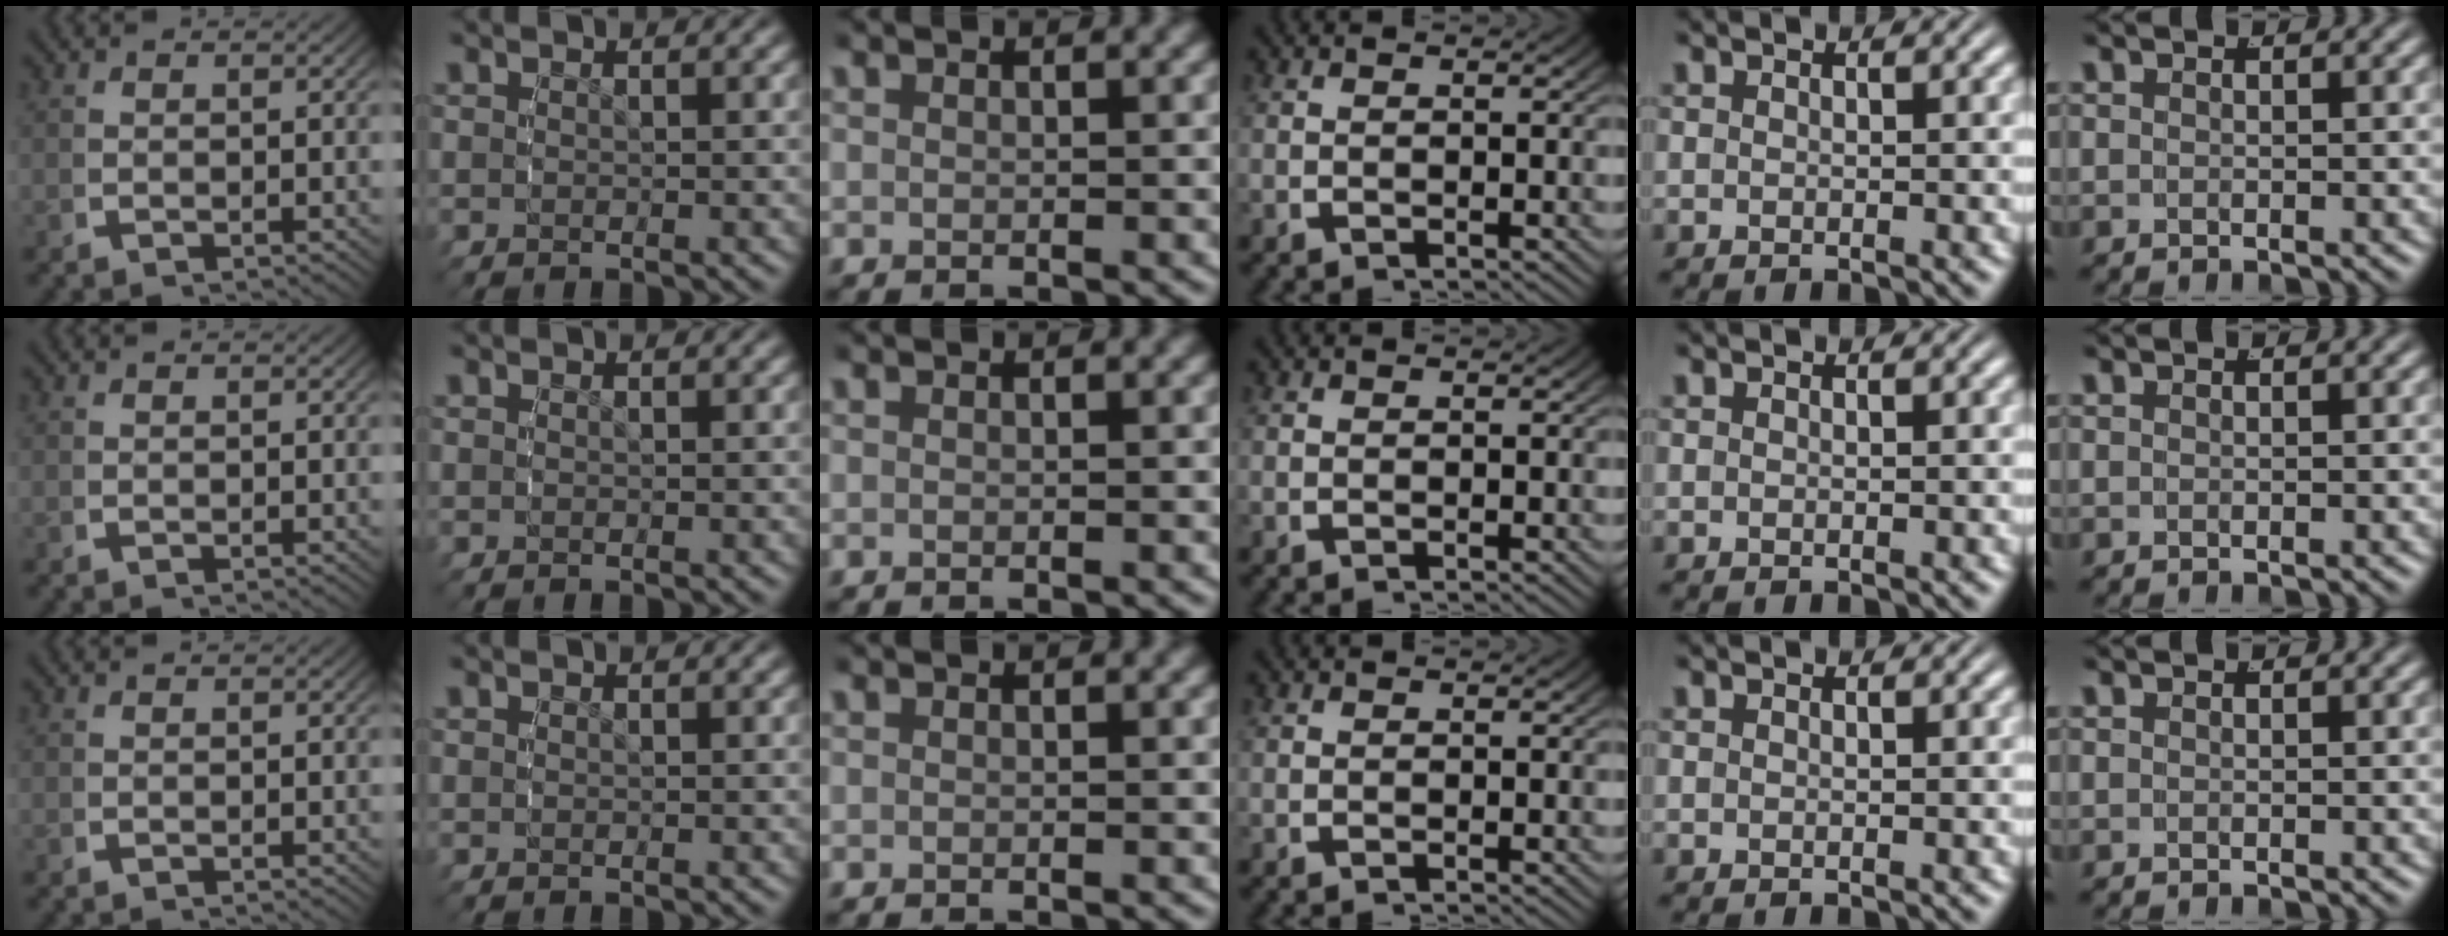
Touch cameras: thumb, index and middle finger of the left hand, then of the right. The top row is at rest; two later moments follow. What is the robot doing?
{"motion": "reach", "object": "stress ball aka squeeze ball"}